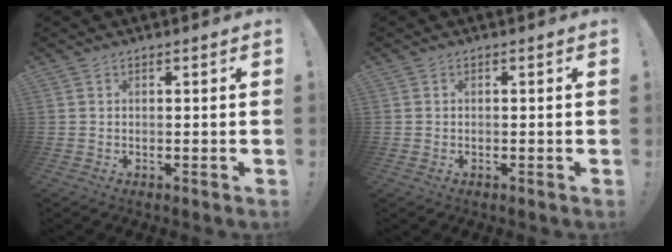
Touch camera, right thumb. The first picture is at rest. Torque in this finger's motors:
{"motor_torque": [-0.12, -0.26, -0.01, 0.15, 0.04]}